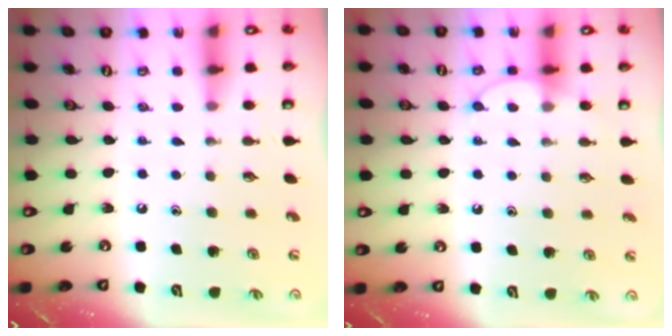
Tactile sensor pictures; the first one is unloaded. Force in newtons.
{"total": 6.0, "press": 6.0, "slide": 0.6}